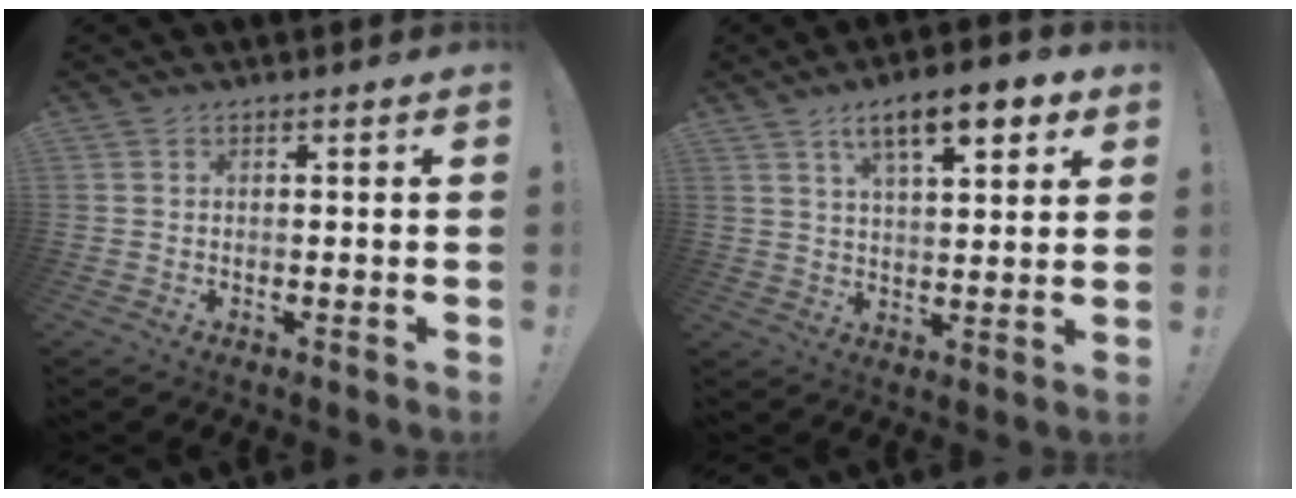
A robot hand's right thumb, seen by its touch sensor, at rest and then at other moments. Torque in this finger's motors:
{"motor_torque": [0.02, 0.18, 0.90, 0.55, 0.05]}